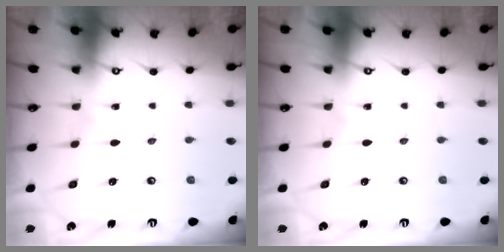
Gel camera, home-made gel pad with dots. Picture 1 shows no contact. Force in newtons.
{"total": 0.0}